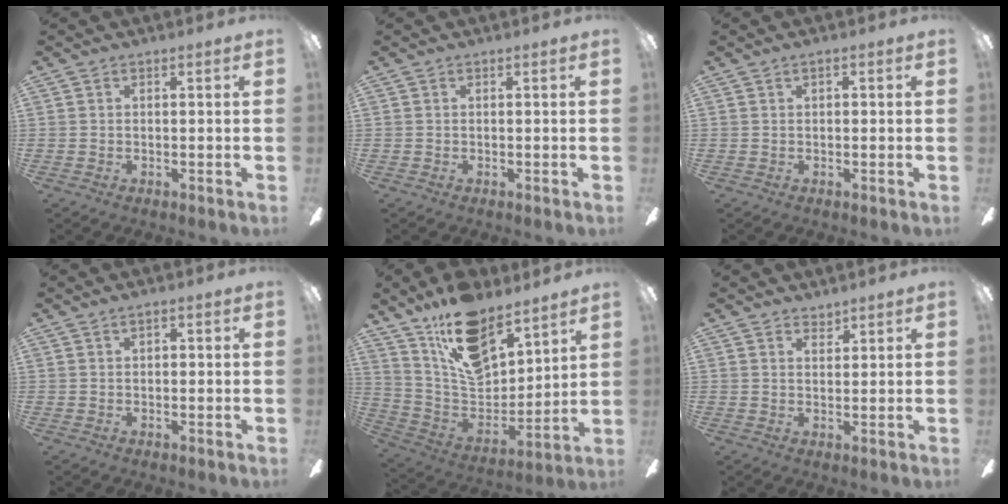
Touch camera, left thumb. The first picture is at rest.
{"total": 0.0}
{"total": 1.2, "force": [0.5, 0.6, 0.8], "torque": [-0.009, -0.001, 0.008]}
{"total": 1.4, "force": [0.6, 0.8, 1.1], "torque": [-0.015, 0.000, 0.008]}
{"total": 18.3, "force": [12.7, 9.1, 9.5], "torque": [-0.176, -0.075, 0.232]}
{"total": 2.4, "force": [2.2, 0.9, 0.4], "torque": [-0.002, -0.011, 0.039]}